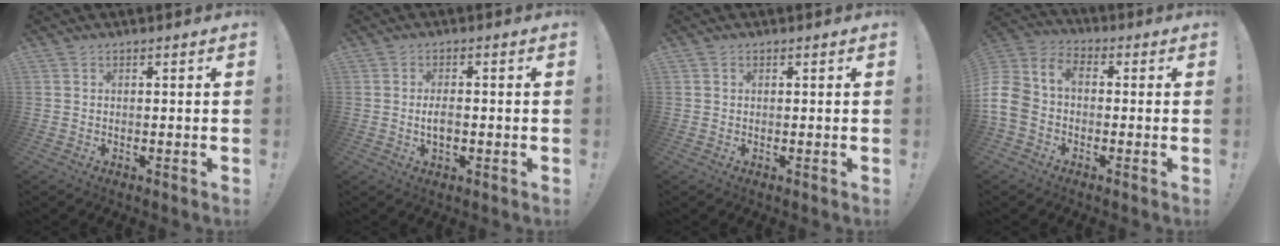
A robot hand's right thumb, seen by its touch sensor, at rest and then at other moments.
{"total": 3.8, "force": [-0.7, 1.9, 3.3], "torque": [-0.049, -0.002, -0.016]}
{"total": 0.5, "force": [0.1, 0.5, 0.0], "torque": [0.003, 0.001, 0.001]}
{"total": 11.0, "force": [-1.9, 8.0, 7.4], "torque": [-0.163, 0.018, -0.034]}